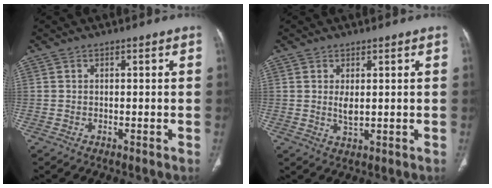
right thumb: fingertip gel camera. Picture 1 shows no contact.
{"total": 2.6, "force": [0.5, 1.1, 2.3], "torque": [-0.044, -0.009, 0.015]}